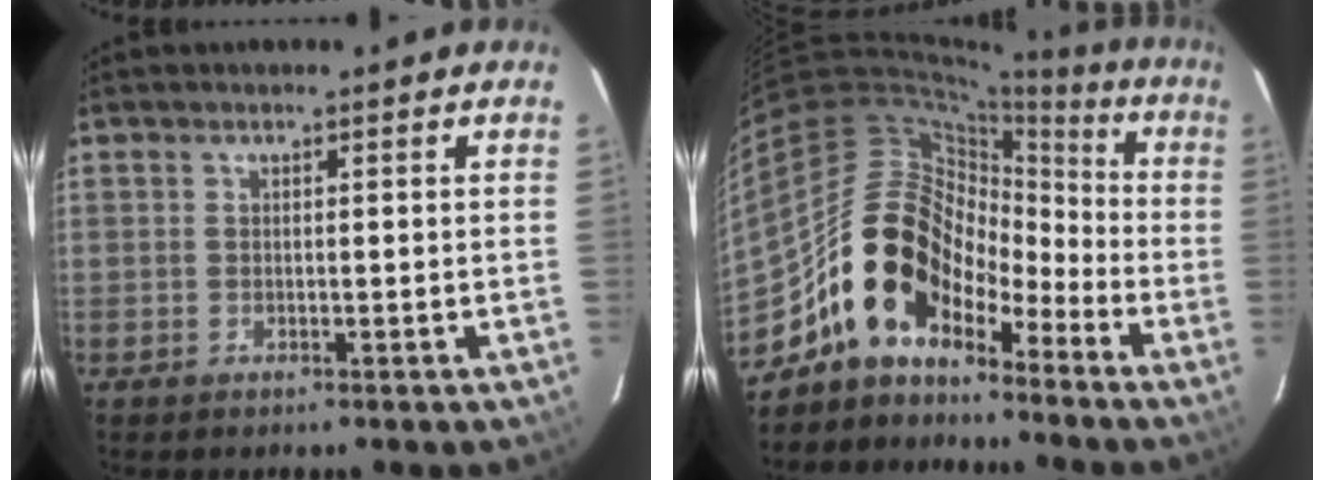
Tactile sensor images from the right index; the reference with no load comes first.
{"total": 13.8, "force": [-9.3, 8.5, 5.8], "torque": [-0.103, 0.034, -0.173]}